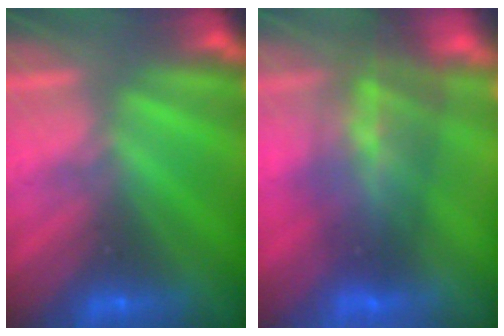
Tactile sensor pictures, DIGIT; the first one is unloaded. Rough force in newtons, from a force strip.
{"total": 7.8}